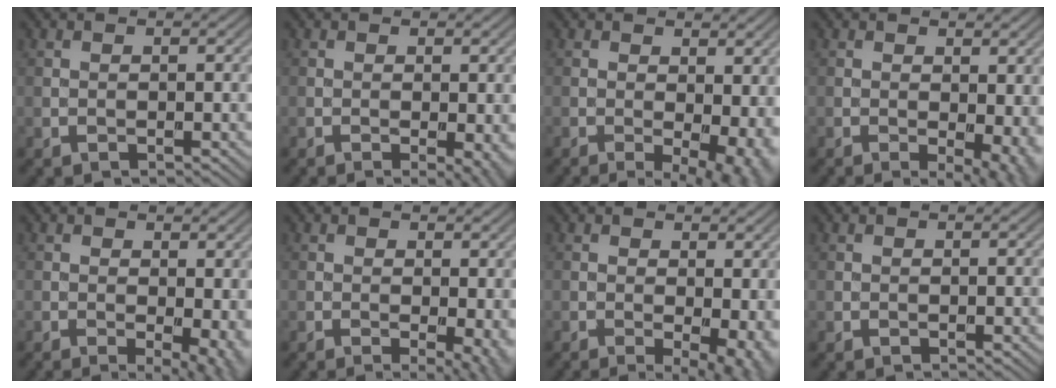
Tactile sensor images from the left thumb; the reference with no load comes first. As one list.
[{"total": 2.8, "force": [-0.7, 0.5, 2.6], "torque": [-0.036, -0.007, -0.010]}, {"total": 8.0, "force": [-0.9, 3.5, 7.2], "torque": [-0.088, -0.007, -0.002]}, {"total": 5.5, "force": [-0.5, 2.2, 5.0], "torque": [-0.067, -0.009, 0.000]}, {"total": 5.4, "force": [-0.7, 2.0, 5.0], "torque": [-0.068, -0.009, -0.004]}, {"total": 4.3, "force": [-0.6, 1.1, 4.1], "torque": [-0.054, -0.007, -0.007]}, {"total": 6.5, "force": [-1.0, 2.6, 5.9], "torque": [-0.080, -0.008, -0.008]}, {"total": 0.0}]